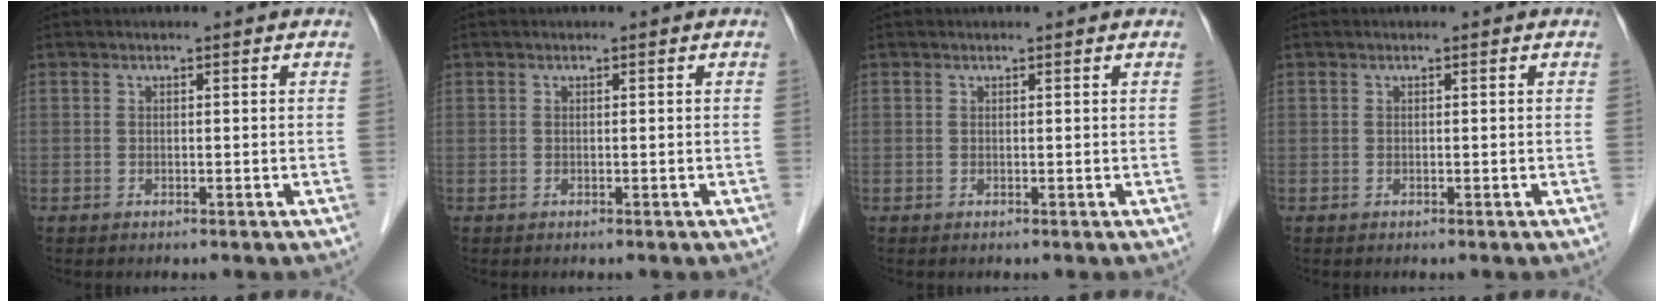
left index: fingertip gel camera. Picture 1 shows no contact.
{"total": 0.0}
{"total": 0.8, "force": [0.8, 0.0, 0.2], "torque": [-0.010, 0.004, 0.009]}
{"total": 0.0}